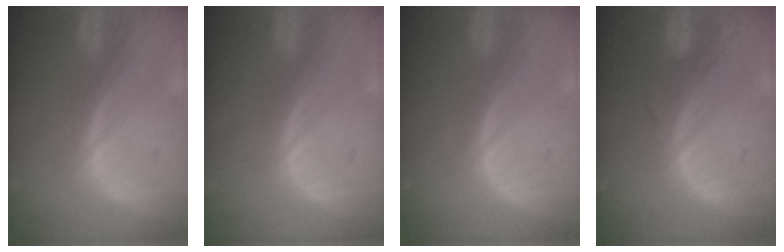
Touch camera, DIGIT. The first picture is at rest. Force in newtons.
{"total": 0.0}
{"total": 0.0}
{"total": 2.5, "press": 2.5, "slide": 0.2}